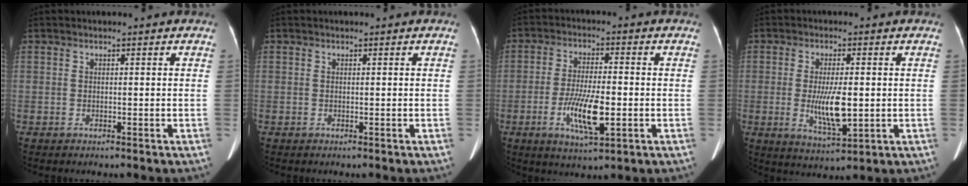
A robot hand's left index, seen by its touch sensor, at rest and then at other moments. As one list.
[{"total": 0.0}, {"total": 8.7, "force": [-2.6, 1.8, 8.1], "torque": [-0.157, -0.011, -0.042]}, {"total": 7.3, "force": [-0.7, 1.8, 7.0], "torque": [-0.134, -0.017, -0.005]}]